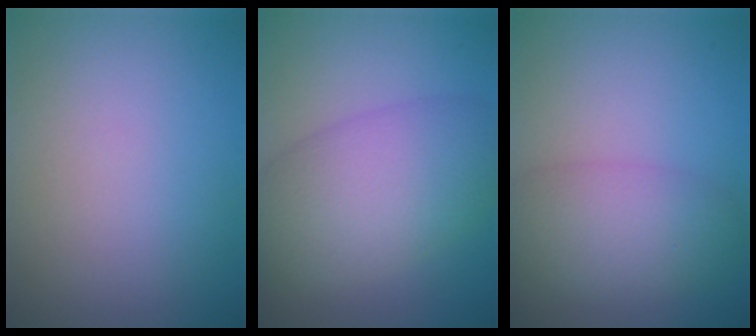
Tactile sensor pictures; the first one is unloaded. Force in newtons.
{"total": 8.4, "press": 8.4, "slide": 0.3}
{"total": 3.6, "press": 3.6, "slide": 0.2}